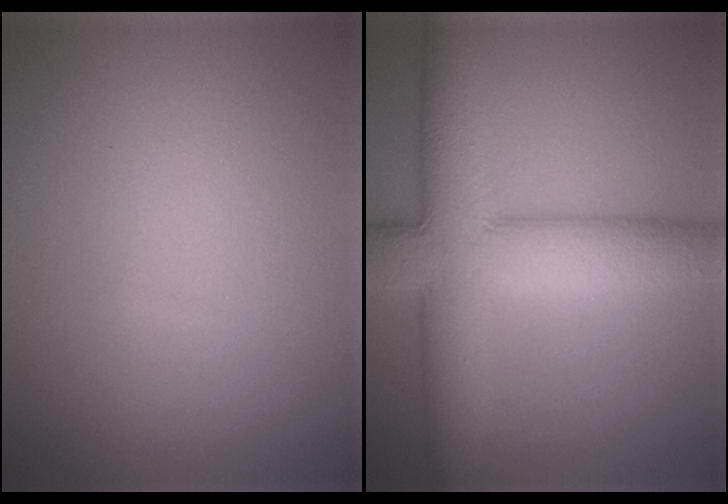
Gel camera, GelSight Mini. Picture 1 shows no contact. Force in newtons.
{"total": 10.0, "press": 10.0, "slide": 0.1}